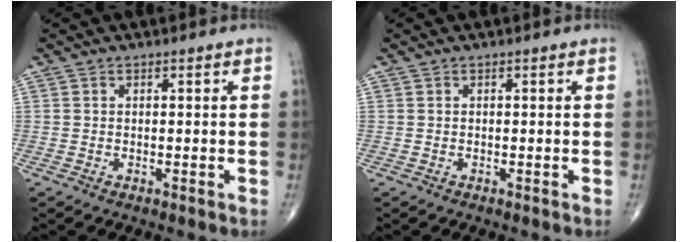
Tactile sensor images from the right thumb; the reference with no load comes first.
{"total": 0.0}